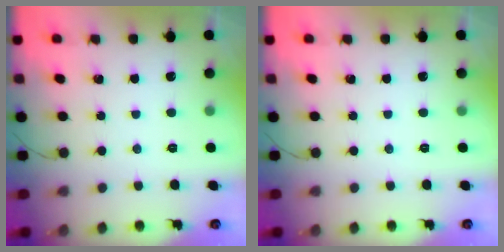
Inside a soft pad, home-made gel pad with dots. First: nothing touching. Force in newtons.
{"total": 0.0}